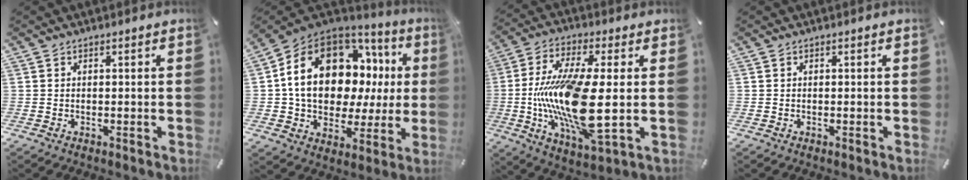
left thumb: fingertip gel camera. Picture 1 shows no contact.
{"total": 18.8, "force": [5.4, 13.1, 12.4], "torque": [-0.220, -0.033, 0.095]}
{"total": 19.8, "force": [-0.5, 6.0, 18.8], "torque": [-0.404, -0.030, -0.008]}
{"total": 0.0}